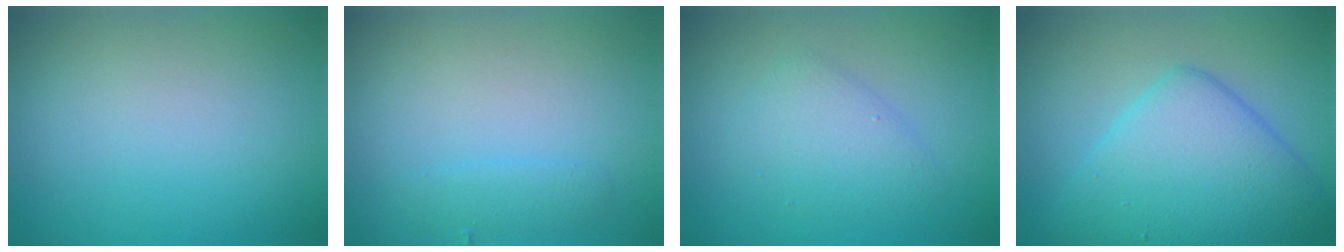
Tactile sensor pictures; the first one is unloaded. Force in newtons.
{"total": 1.3, "press": 1.3, "slide": 0.1}
{"total": 2.9, "press": 2.9, "slide": 0.2}
{"total": 7.5, "press": 7.5, "slide": 0.2}